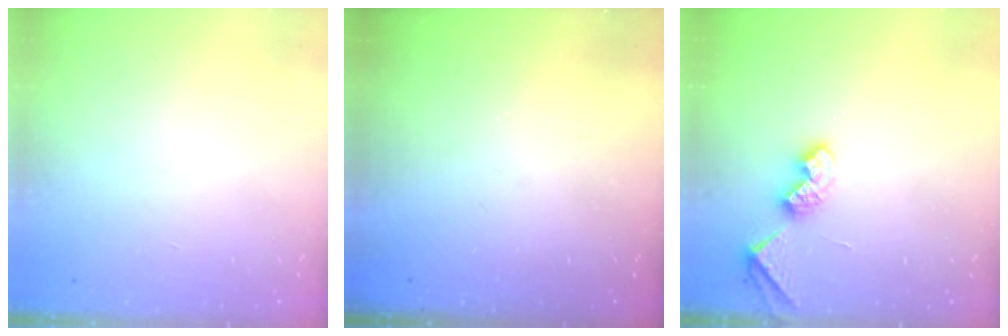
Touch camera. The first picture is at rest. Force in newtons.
{"total": 0.0}
{"total": 7.2, "press": 7.2, "slide": 0.5}